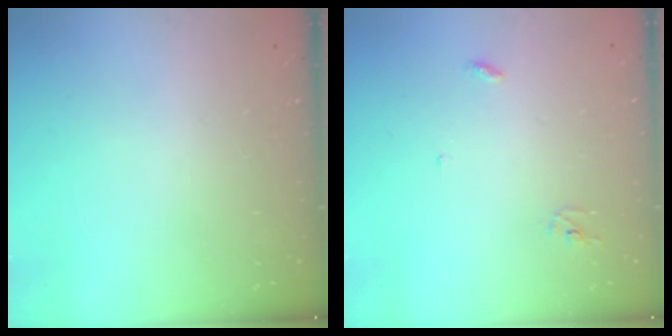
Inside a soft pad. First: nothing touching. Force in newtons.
{"total": 2.8, "press": 2.8, "slide": 0.2}